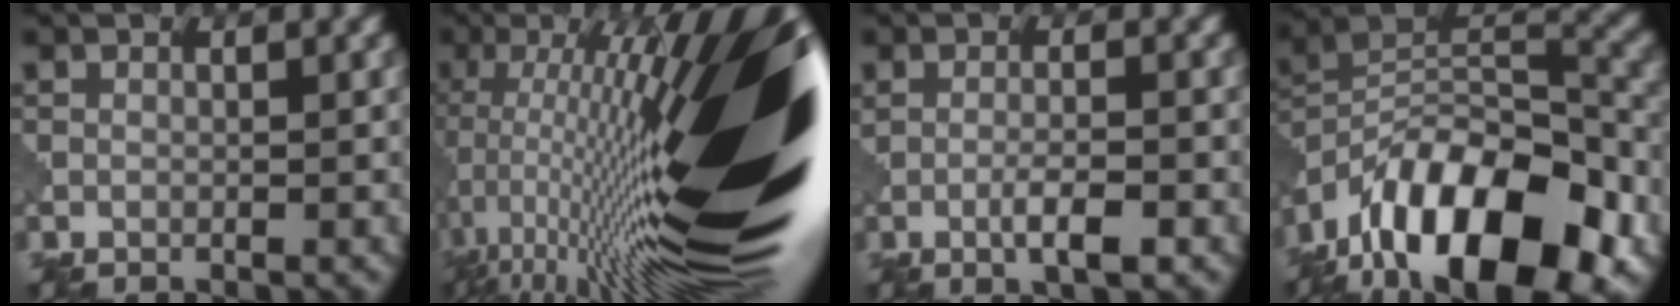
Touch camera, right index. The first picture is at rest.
{"total": 20.9, "force": [-1.4, 5.1, 20.2], "torque": [-0.335, 0.030, -0.023]}
{"total": 2.5, "force": [-1.0, 0.3, 2.3], "torque": [-0.041, 0.004, -0.012]}
{"total": 14.7, "force": [-8.9, 6.7, 9.6], "torque": [-0.167, 0.020, -0.160]}